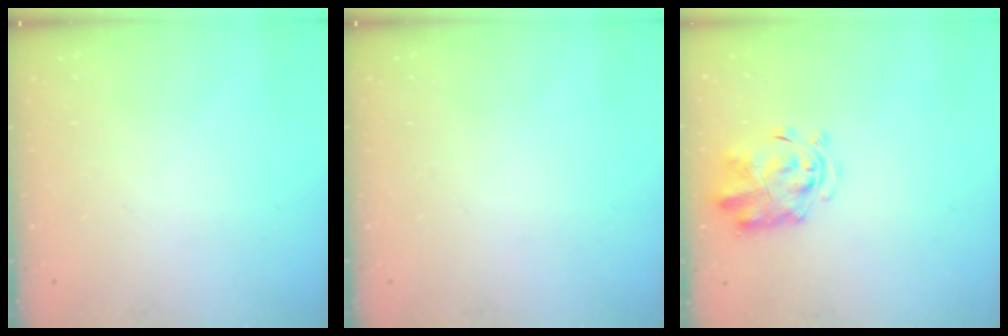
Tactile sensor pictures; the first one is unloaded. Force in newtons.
{"total": 0.0}
{"total": 3.0, "press": 2.9, "slide": 0.6}